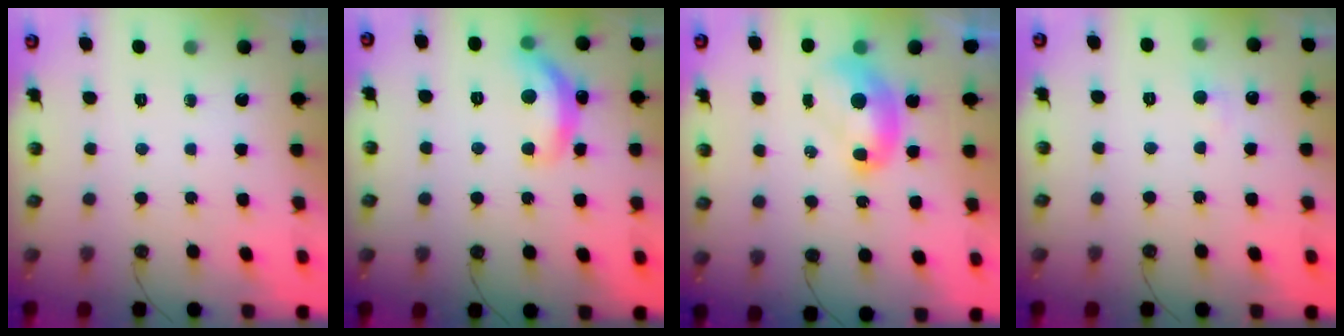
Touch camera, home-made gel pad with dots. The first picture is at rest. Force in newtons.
{"total": 7.6, "press": 7.5, "slide": 0.7}
{"total": 2.0, "press": 2.0, "slide": 0.0}
{"total": 1.5, "press": 1.4, "slide": 0.6}